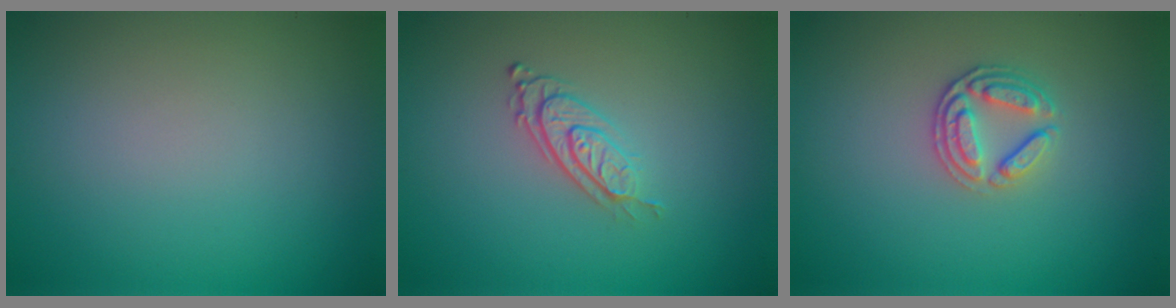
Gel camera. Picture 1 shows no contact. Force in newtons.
{"total": 2.9, "press": 2.0, "slide": 2.0}
{"total": 2.6, "press": 2.5, "slide": 0.8}